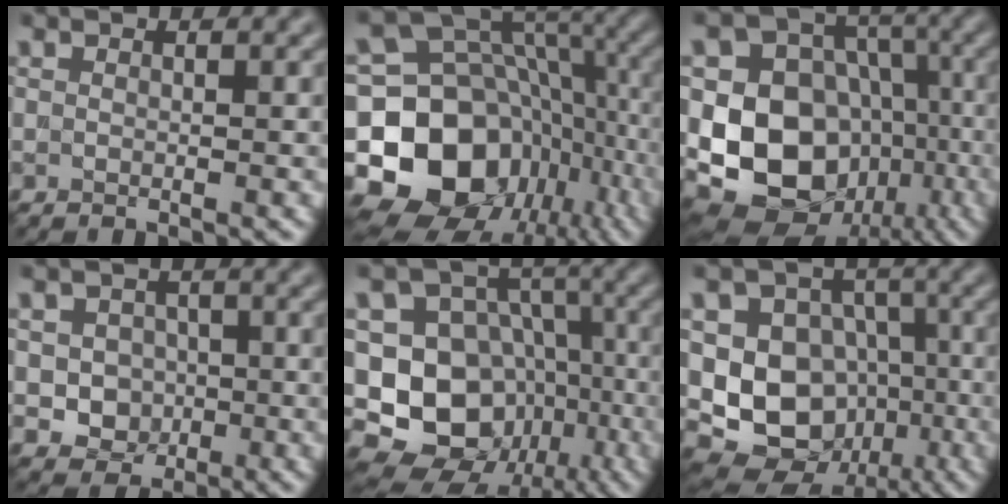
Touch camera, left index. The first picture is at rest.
{"total": 16.6, "force": [-4.9, 13.0, 9.1], "torque": [-0.170, -0.001, -0.078]}
{"total": 12.7, "force": [-2.9, 10.3, 6.9], "torque": [-0.120, 0.000, -0.054]}
{"total": 3.3, "force": [-0.6, 3.0, 1.4], "torque": [-0.011, 0.000, -0.017]}
{"total": 15.8, "force": [-5.6, 13.6, 5.6], "torque": [-0.115, -0.008, -0.093]}
{"total": 11.0, "force": [-2.2, 9.4, 5.4], "torque": [-0.083, 0.010, -0.058]}